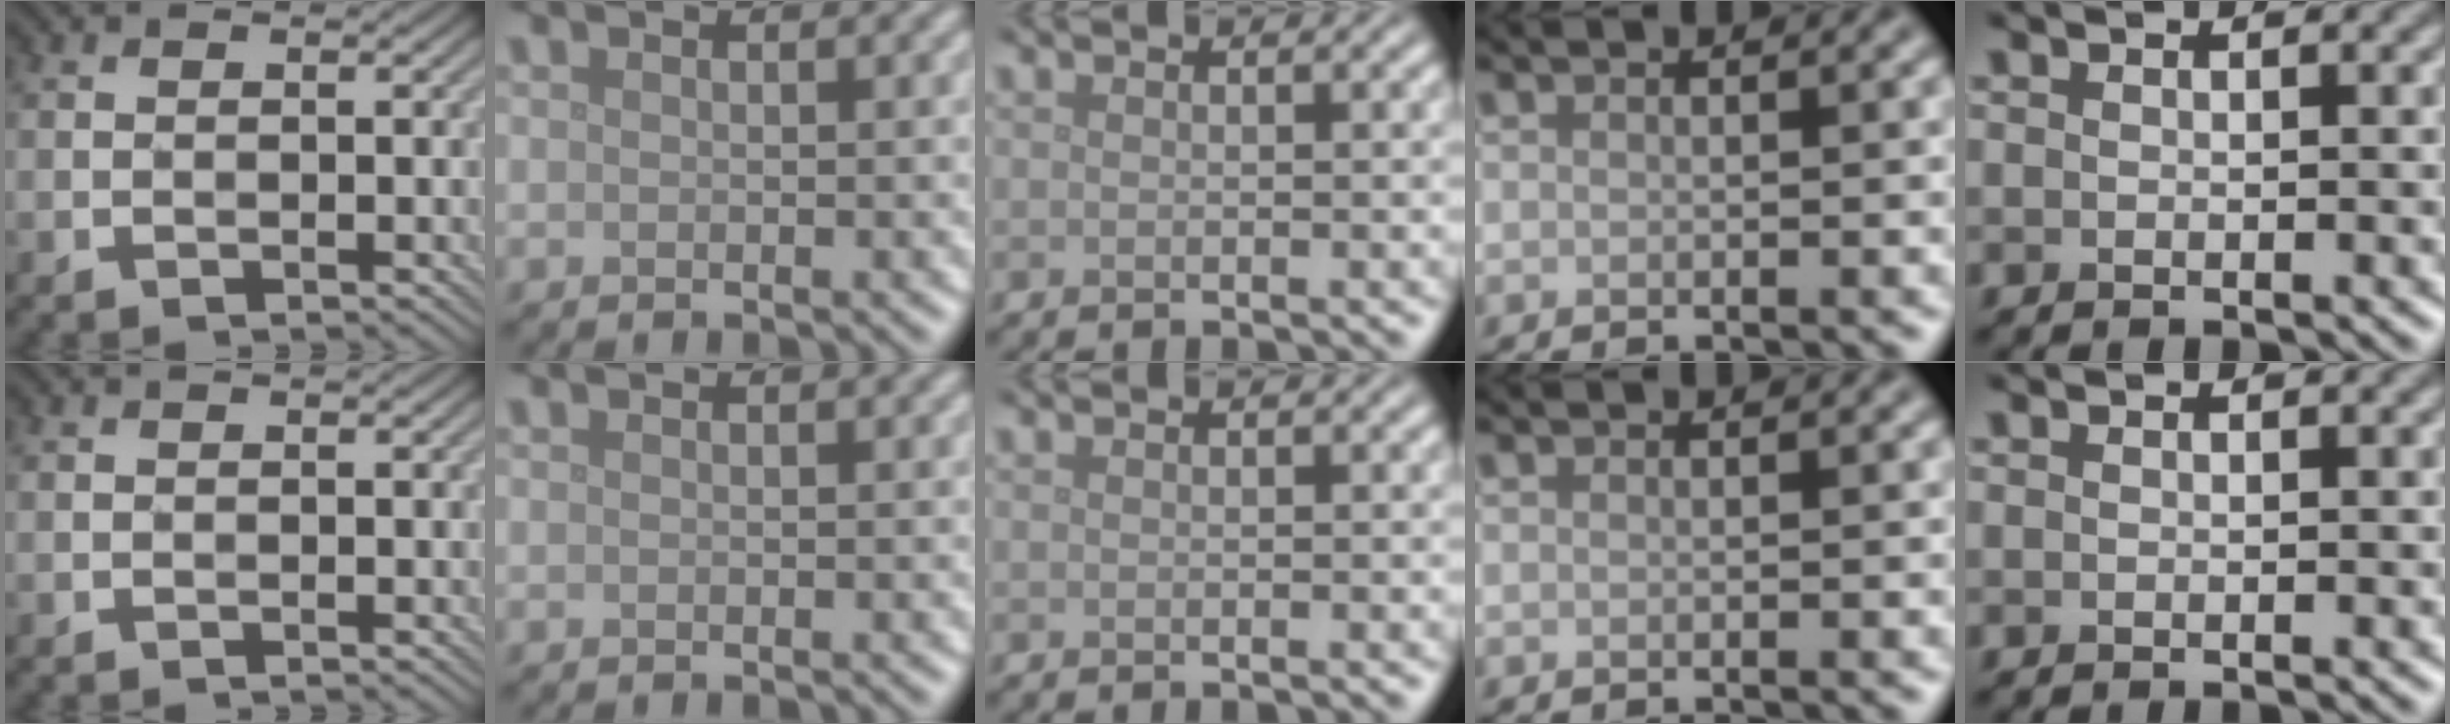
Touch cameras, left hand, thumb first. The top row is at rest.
{}